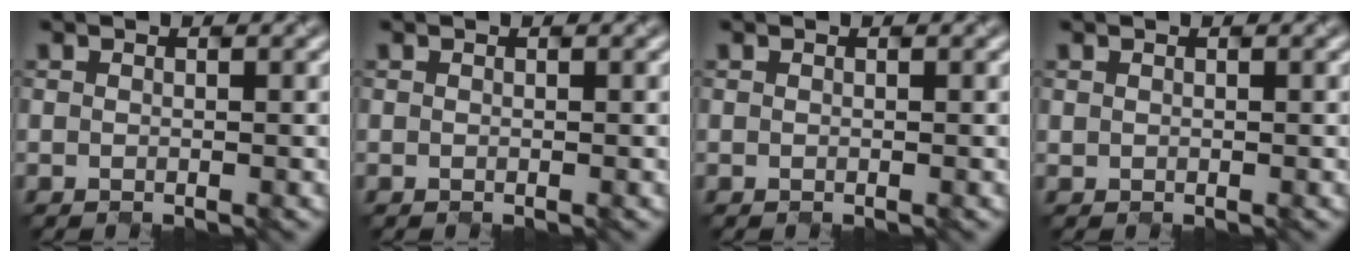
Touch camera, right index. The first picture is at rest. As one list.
[{"total": 0.0}, {"total": 0.0}, {"total": 0.0}]